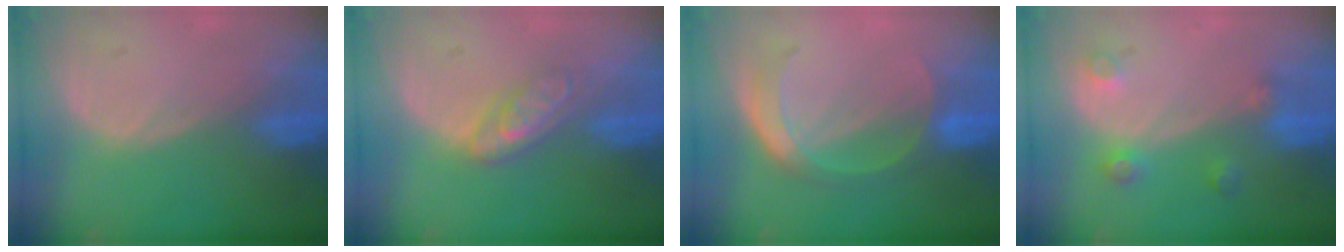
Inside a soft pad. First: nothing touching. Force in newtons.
{"total": 4.8, "press": 4.3, "slide": 2.1}
{"total": 5.8, "press": 5.0, "slide": 2.8}
{"total": 3.6, "press": 3.3, "slide": 1.5}